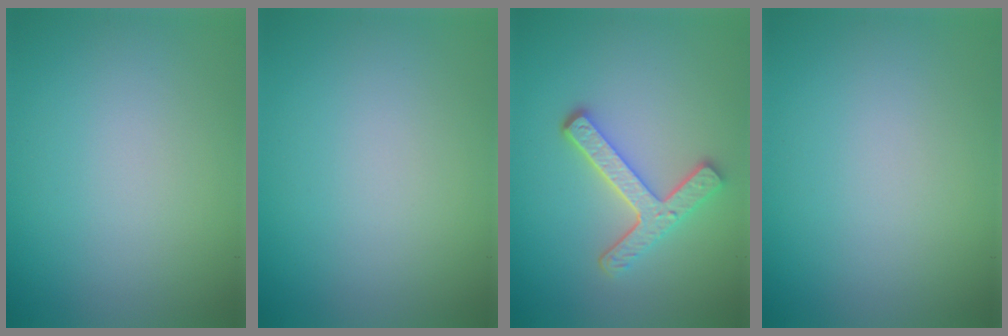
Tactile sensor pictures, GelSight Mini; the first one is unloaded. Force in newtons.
{"total": 0.0}
{"total": 4.3, "press": 3.3, "slide": 2.7}
{"total": 0.0}